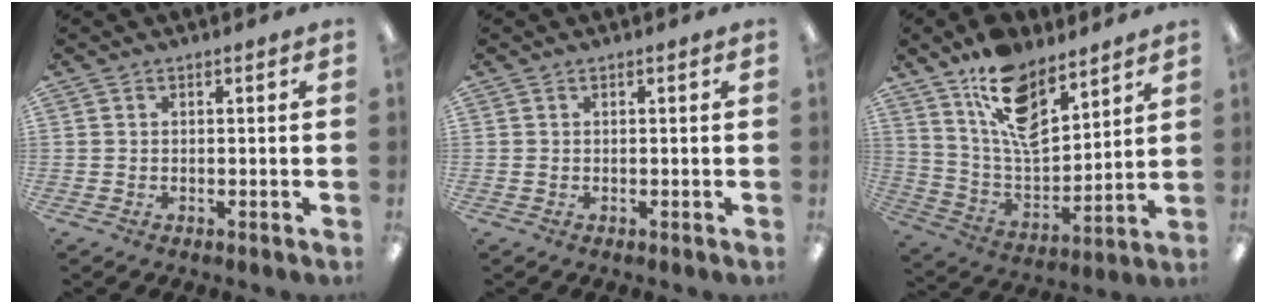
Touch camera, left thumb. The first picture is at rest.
{"total": 0.0}
{"total": 15.1, "force": [10.2, 7.1, 8.5], "torque": [-0.152, -0.057, 0.188]}